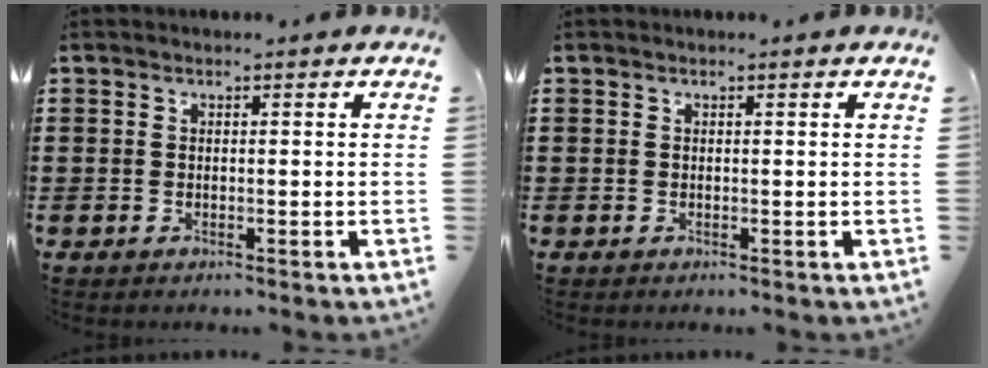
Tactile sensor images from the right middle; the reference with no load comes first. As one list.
[{"total": 0.0}]